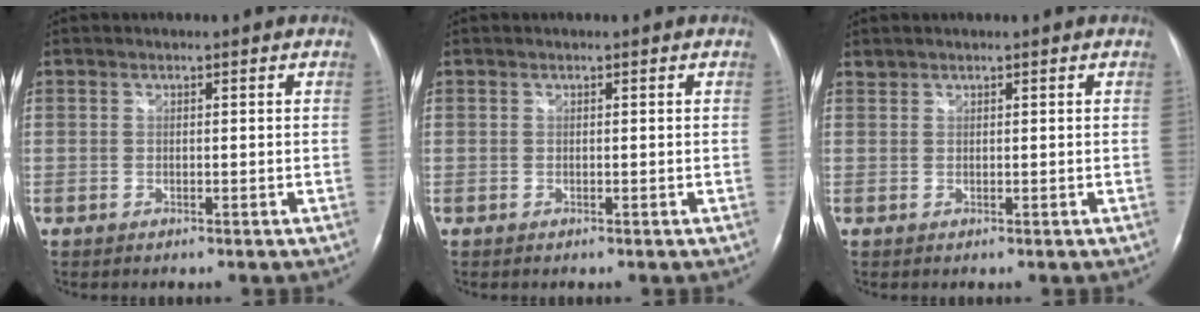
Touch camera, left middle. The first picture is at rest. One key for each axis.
{"total": 0.0}
{"total": 0.6, "fx": 0.6, "fy": 0.1, "fz": -0.1, "tx": -0.002, "ty": 0.006, "tz": 0.013}